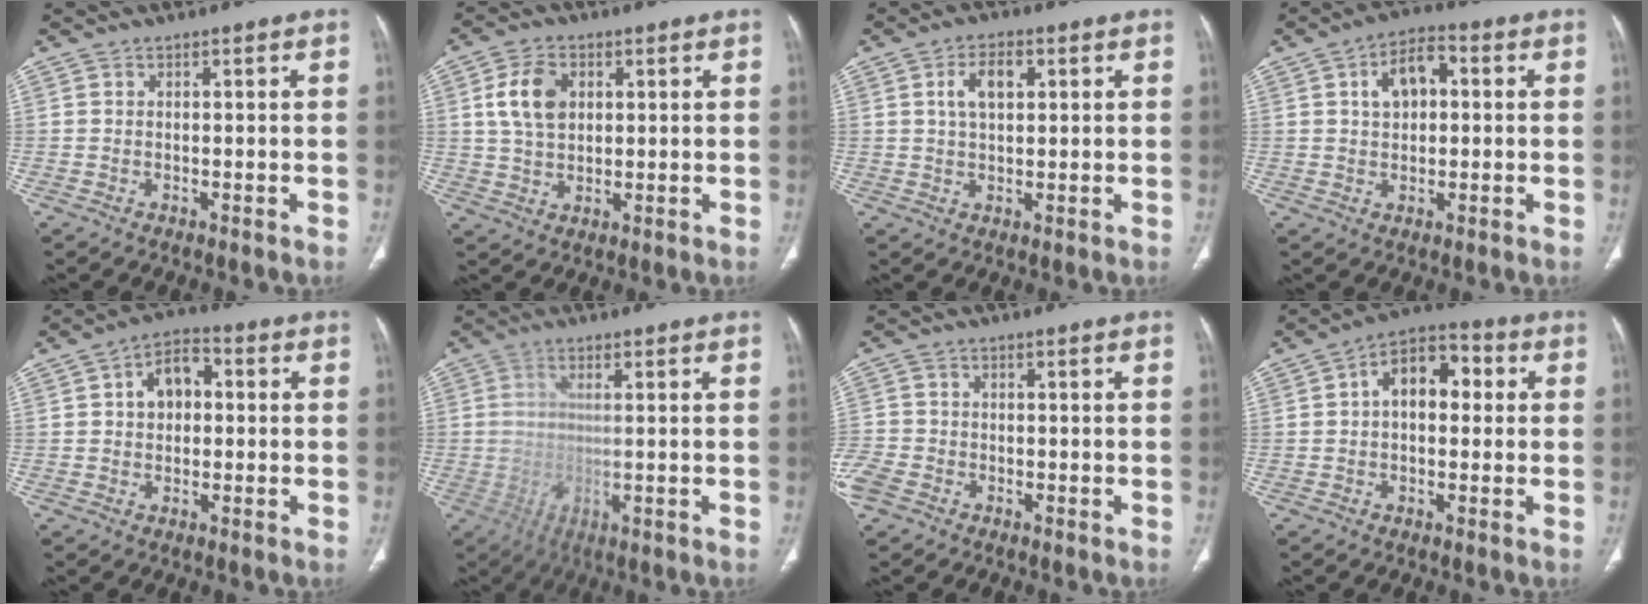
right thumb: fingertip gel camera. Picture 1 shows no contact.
{"total": 8.0, "force": [2.1, 5.4, 5.4], "torque": [-0.092, -0.001, 0.041]}
{"total": 5.7, "force": [1.7, 3.1, 4.4], "torque": [-0.076, 0.005, 0.030]}
{"total": 7.7, "force": [1.6, 4.8, 5.7], "torque": [-0.083, 0.016, 0.020]}
{"total": 7.3, "force": [0.9, 5.1, 5.2], "torque": [-0.065, 0.021, 0.006]}
{"total": 4.0, "force": [0.5, 1.6, 3.7], "torque": [-0.089, -0.009, 0.010]}
{"total": 5.7, "force": [-3.1, 4.1, 2.5], "torque": [-0.067, 0.011, -0.062]}
{"total": 9.9, "force": [1.4, 6.2, 7.6], "torque": [-0.096, 0.030, 0.011]}